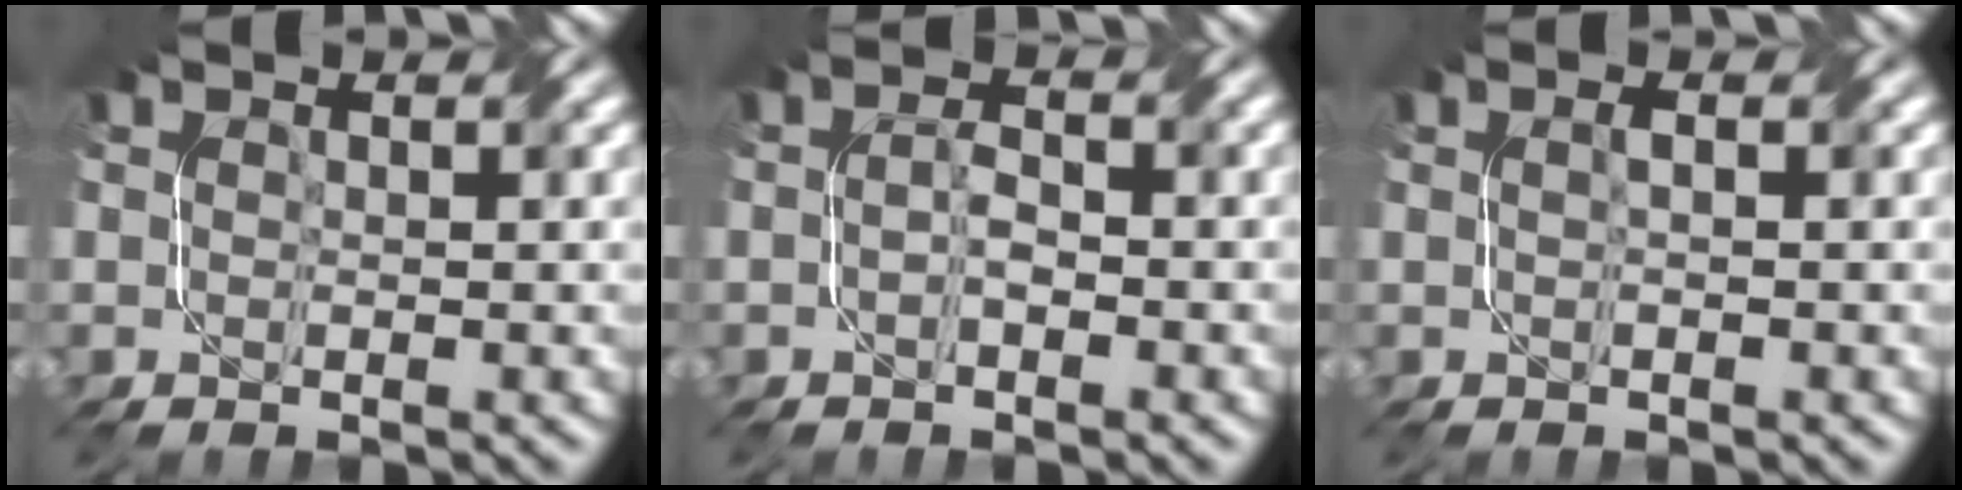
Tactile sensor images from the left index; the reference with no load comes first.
{"total": 1.6, "force": [-0.8, 0.5, 1.3], "torque": [-0.026, 0.003, -0.016]}
{"total": 0.8, "force": [0.2, 0.1, 0.8], "torque": [-0.015, 0.001, 0.000]}